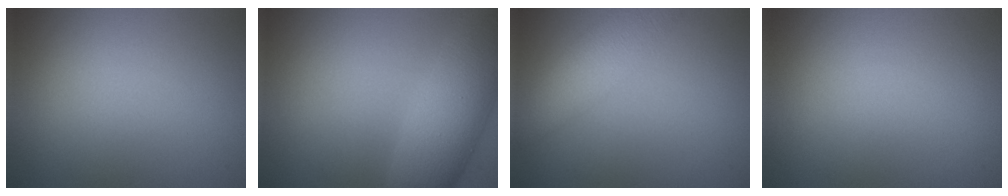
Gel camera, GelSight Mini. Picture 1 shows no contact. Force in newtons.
{"total": 6.9, "press": 6.9, "slide": 0.3}
{"total": 4.6, "press": 4.6, "slide": 0.1}
{"total": 0.0}